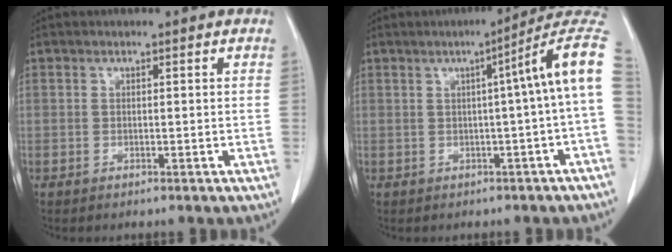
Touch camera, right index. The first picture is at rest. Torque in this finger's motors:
{"motor_torque": [0.70, -0.36, 0.40, 0.09]}